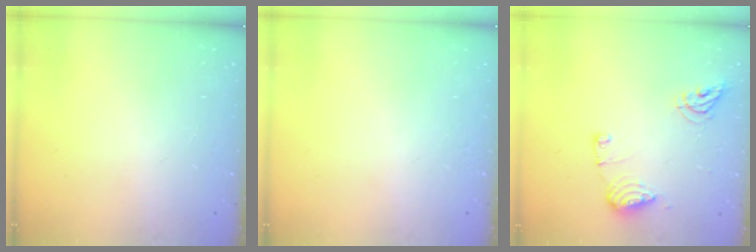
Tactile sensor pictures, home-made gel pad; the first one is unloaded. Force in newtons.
{"total": 0.0}
{"total": 9.4, "press": 9.4, "slide": 0.3}